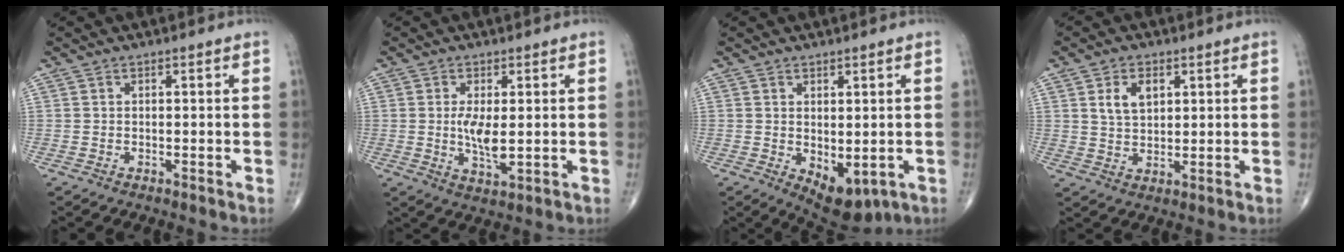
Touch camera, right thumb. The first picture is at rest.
{"total": 5.8, "force": [0.2, 2.2, 5.4], "torque": [-0.104, -0.016, 0.006]}
{"total": 7.7, "force": [-1.6, 4.1, 6.3], "torque": [-0.075, -0.008, -0.003]}
{"total": 5.8, "force": [2.2, 3.6, 4.0], "torque": [-0.059, -0.008, 0.042]}